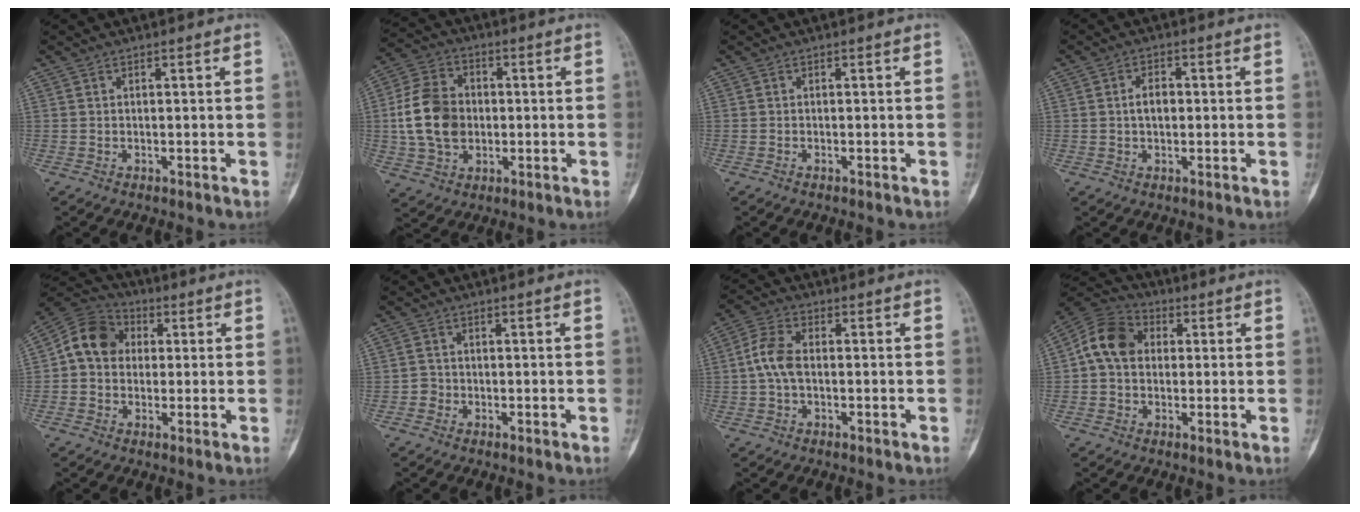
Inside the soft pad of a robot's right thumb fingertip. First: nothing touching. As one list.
[{"total": 13.1, "force": [-0.3, 9.9, 8.6], "torque": [-0.146, 0.015, -0.006]}, {"total": 0.0}, {"total": 3.5, "force": [0.1, 2.3, 2.7], "torque": [-0.043, 0.008, -0.001]}, {"total": 10.0, "force": [1.0, 8.4, 5.3], "torque": [-0.075, 0.024, 0.002]}, {"total": 1.5, "force": [-0.6, 1.3, 0.2], "torque": [0.005, 0.007, -0.016]}, {"total": 6.1, "force": [-0.3, 3.6, 5.0], "torque": [-0.112, 0.019, -0.011]}, {"total": 10.0, "force": [1.1, 7.7, 6.2], "torque": [-0.103, 0.025, 0.006]}]